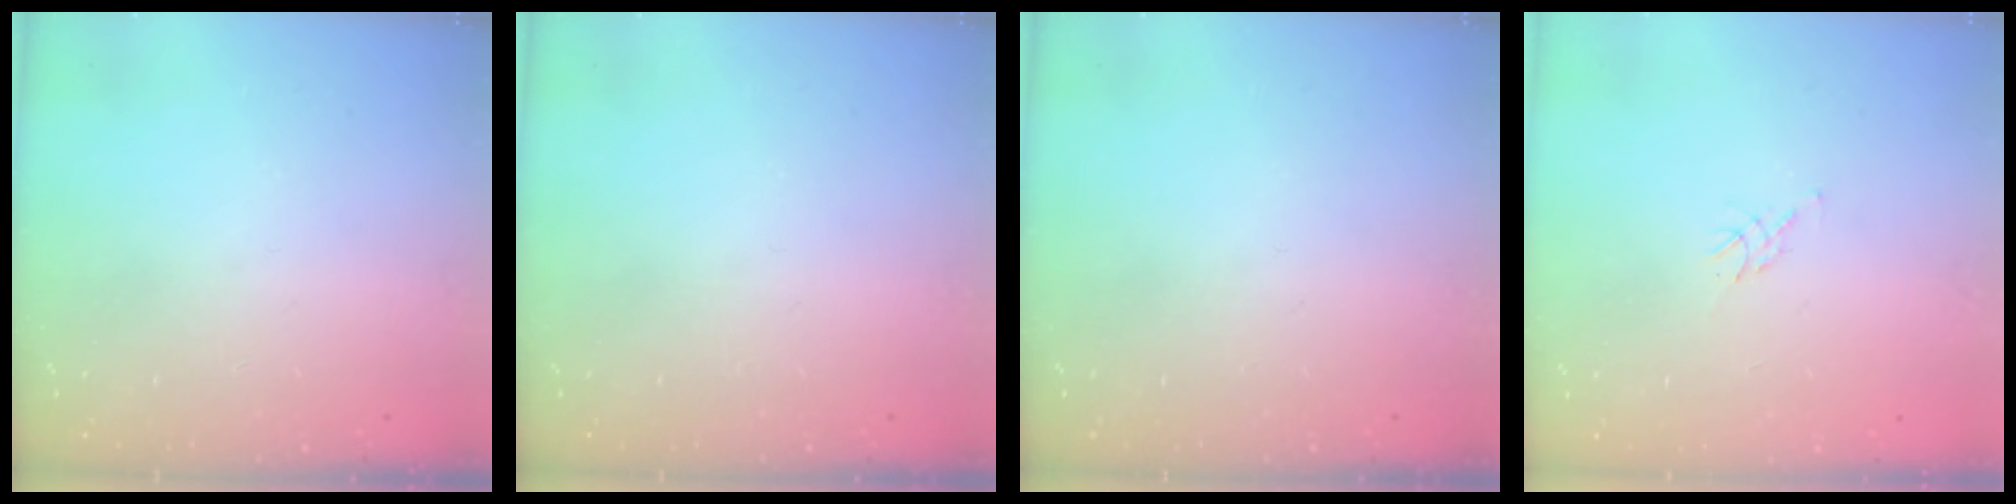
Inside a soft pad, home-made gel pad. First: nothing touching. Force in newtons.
{"total": 0.0}
{"total": 0.0}
{"total": 4.8, "press": 4.8, "slide": 0.7}